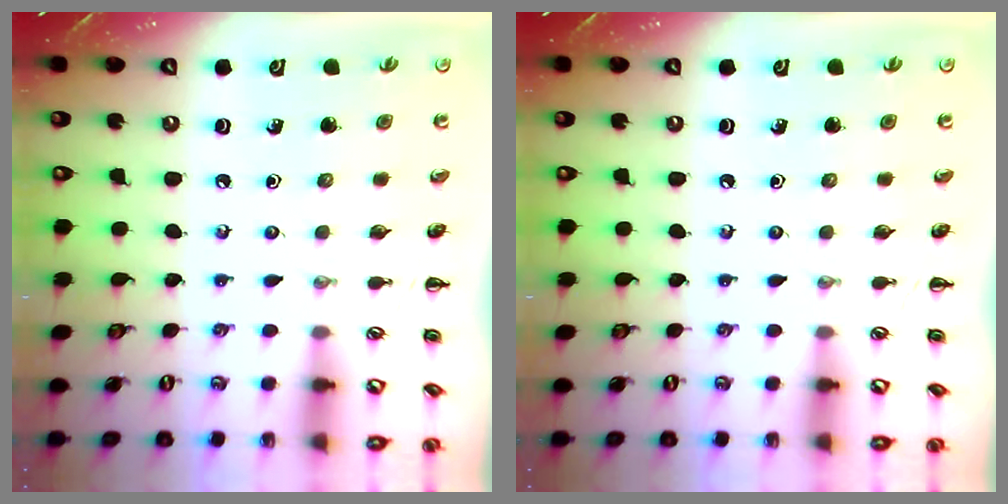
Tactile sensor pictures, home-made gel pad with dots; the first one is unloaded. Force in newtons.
{"total": 0.0}